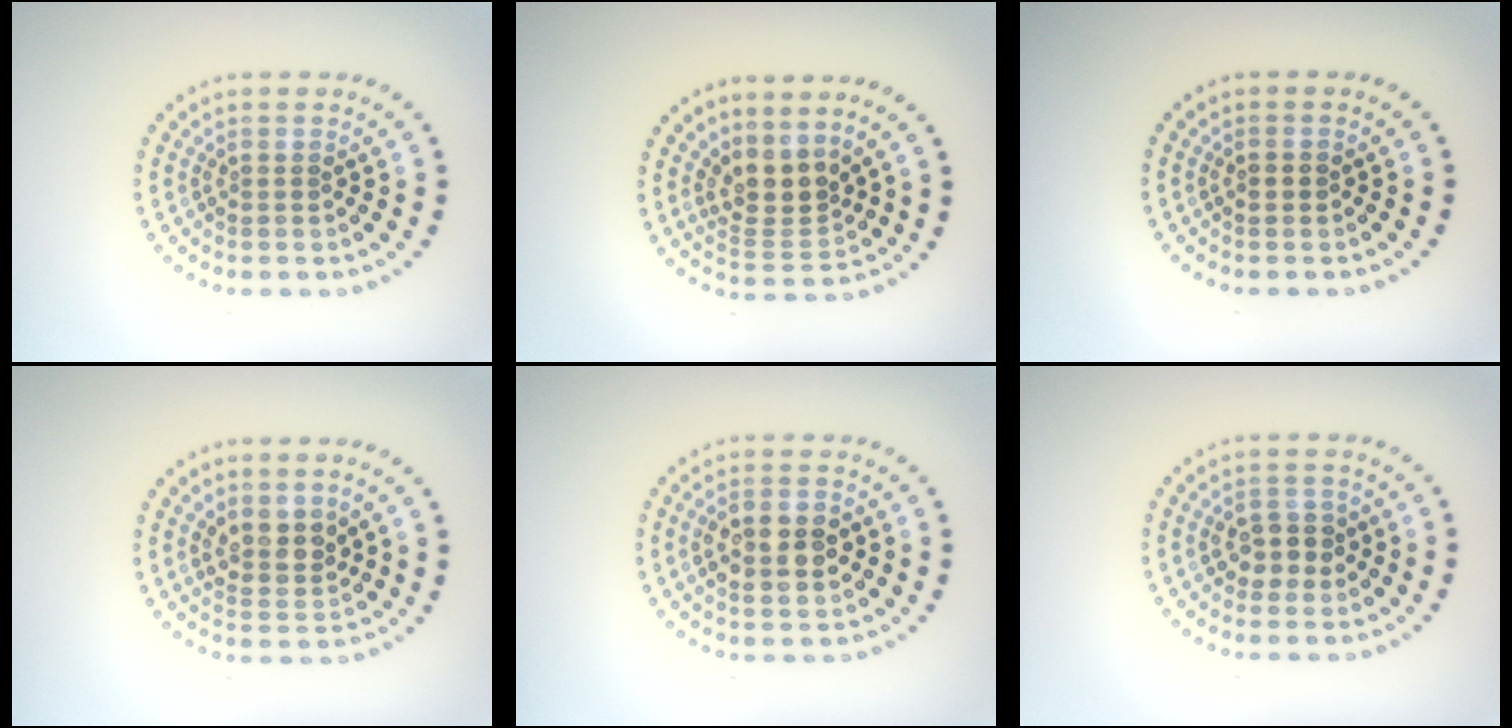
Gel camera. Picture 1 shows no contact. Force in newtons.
{"total": 3.2, "press": 2.4, "slide": 2.1}
{"total": 1.2, "press": 1.2, "slide": 0.1}
{"total": 2.4, "press": 2.2, "slide": 1.1}
{"total": 4.2, "press": 4.2, "slide": 0.4}
{"total": 2.8, "press": 2.8, "slide": 0.4}